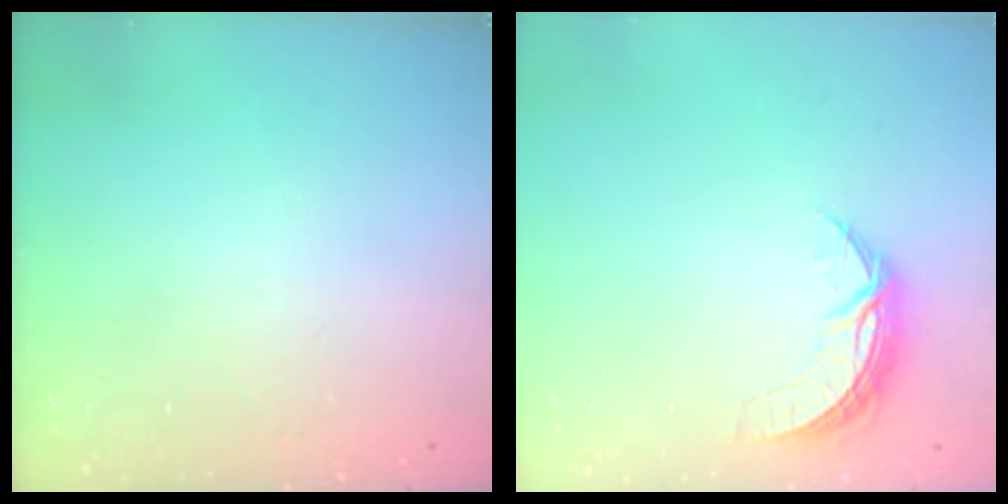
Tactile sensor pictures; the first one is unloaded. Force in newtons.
{"total": 7.1, "press": 7.0, "slide": 0.7}